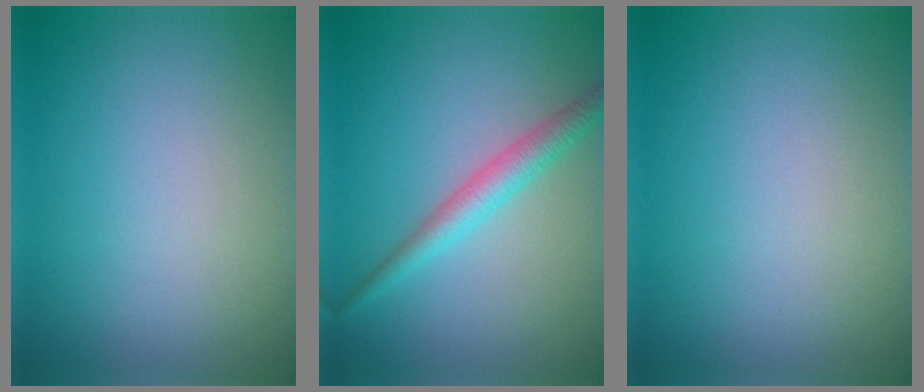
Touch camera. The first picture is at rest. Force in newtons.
{"total": 2.8, "press": 2.8, "slide": 0.1}
{"total": 0.0}